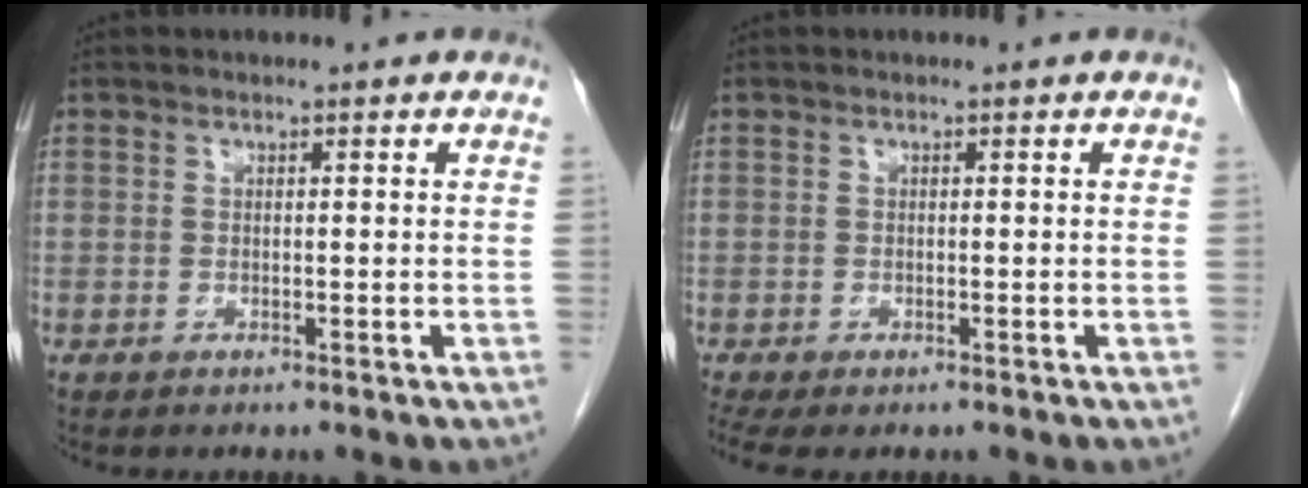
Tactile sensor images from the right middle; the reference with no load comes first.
{"total": 3.4, "force": [-2.4, 1.1, 2.1], "torque": [-0.042, -0.014, -0.040]}